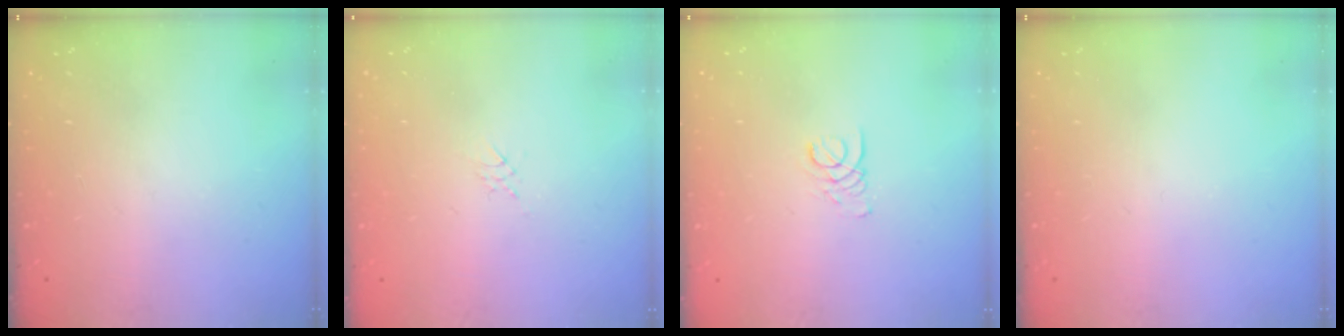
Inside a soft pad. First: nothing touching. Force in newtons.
{"total": 2.2, "press": 2.2, "slide": 0.4}
{"total": 1.6, "press": 1.6, "slide": 0.1}
{"total": 0.0}